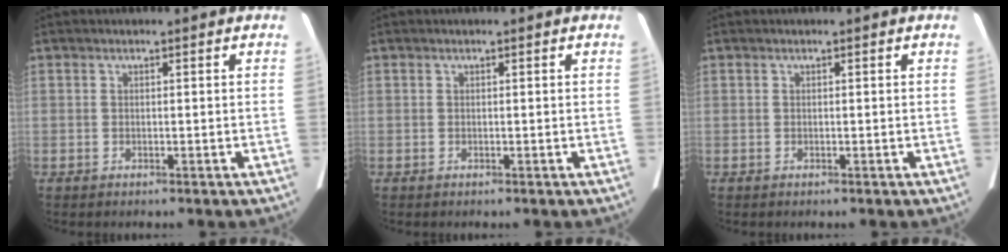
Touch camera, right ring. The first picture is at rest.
{"total": 0.0}
{"total": 0.0}